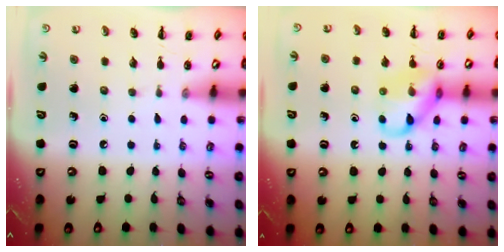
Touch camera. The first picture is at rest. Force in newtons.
{"total": 11.1, "press": 11.1, "slide": 1.0}